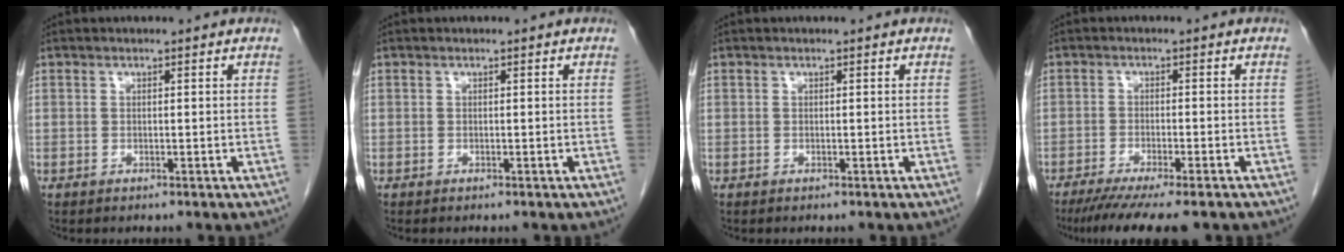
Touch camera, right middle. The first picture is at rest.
{"total": 0.0}
{"total": 0.0}
{"total": 9.9, "force": [-7.9, 0.5, 5.9], "torque": [-0.079, -0.021, -0.120]}